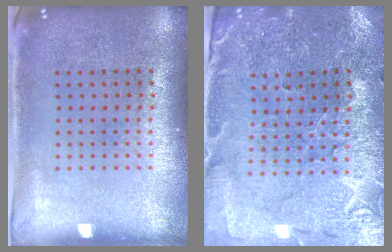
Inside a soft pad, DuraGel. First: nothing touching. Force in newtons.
{"total": 1.5, "press": 1.5, "slide": 0.1}